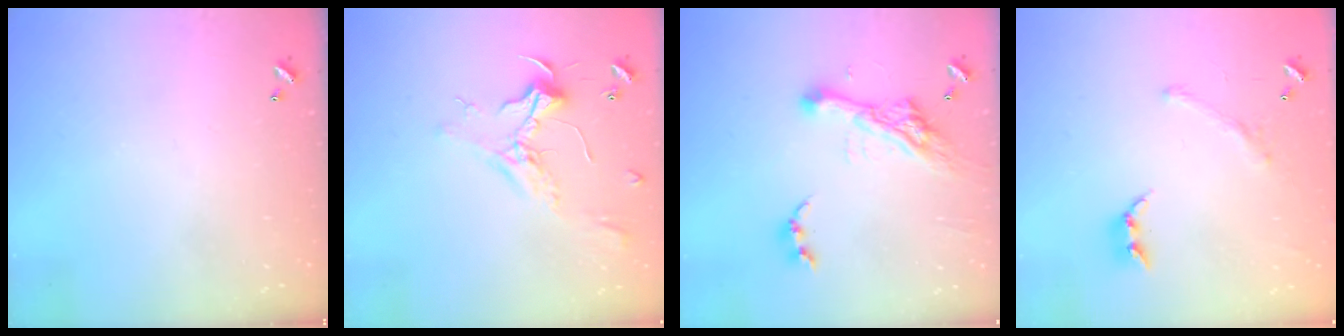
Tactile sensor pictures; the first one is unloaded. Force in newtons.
{"total": 2.4, "press": 2.3, "slide": 0.8}
{"total": 11.0, "press": 10.9, "slide": 1.4}
{"total": 1.5, "press": 1.0, "slide": 1.2}